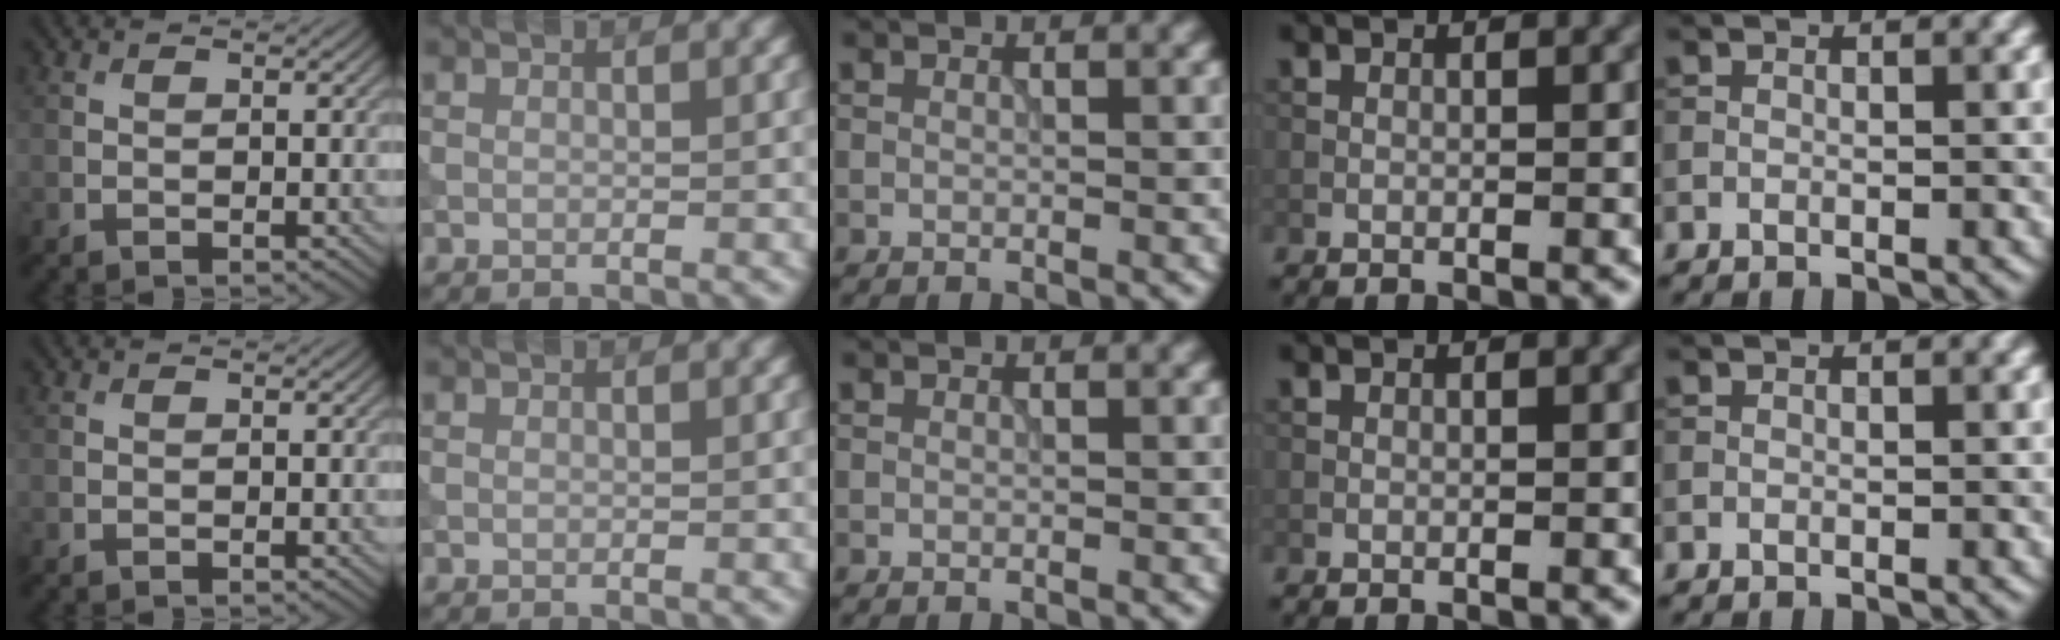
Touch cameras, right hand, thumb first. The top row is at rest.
{}